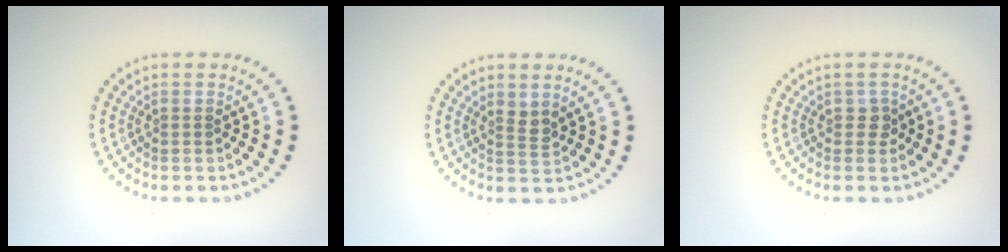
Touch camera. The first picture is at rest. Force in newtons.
{"total": 1.3, "press": 1.0, "slide": 0.8}
{"total": 1.1, "press": 0.9, "slide": 0.5}